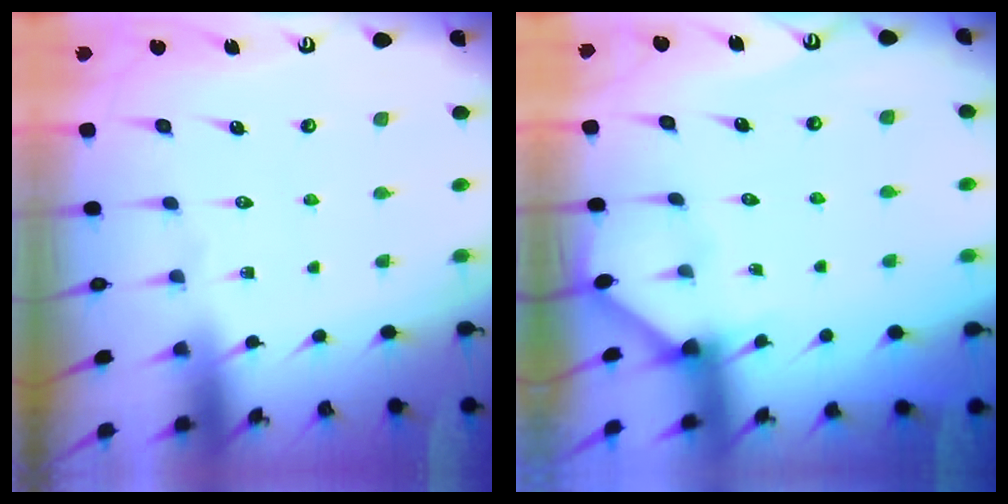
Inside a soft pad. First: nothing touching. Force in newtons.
{"total": 2.3, "press": 2.3, "slide": 0.3}